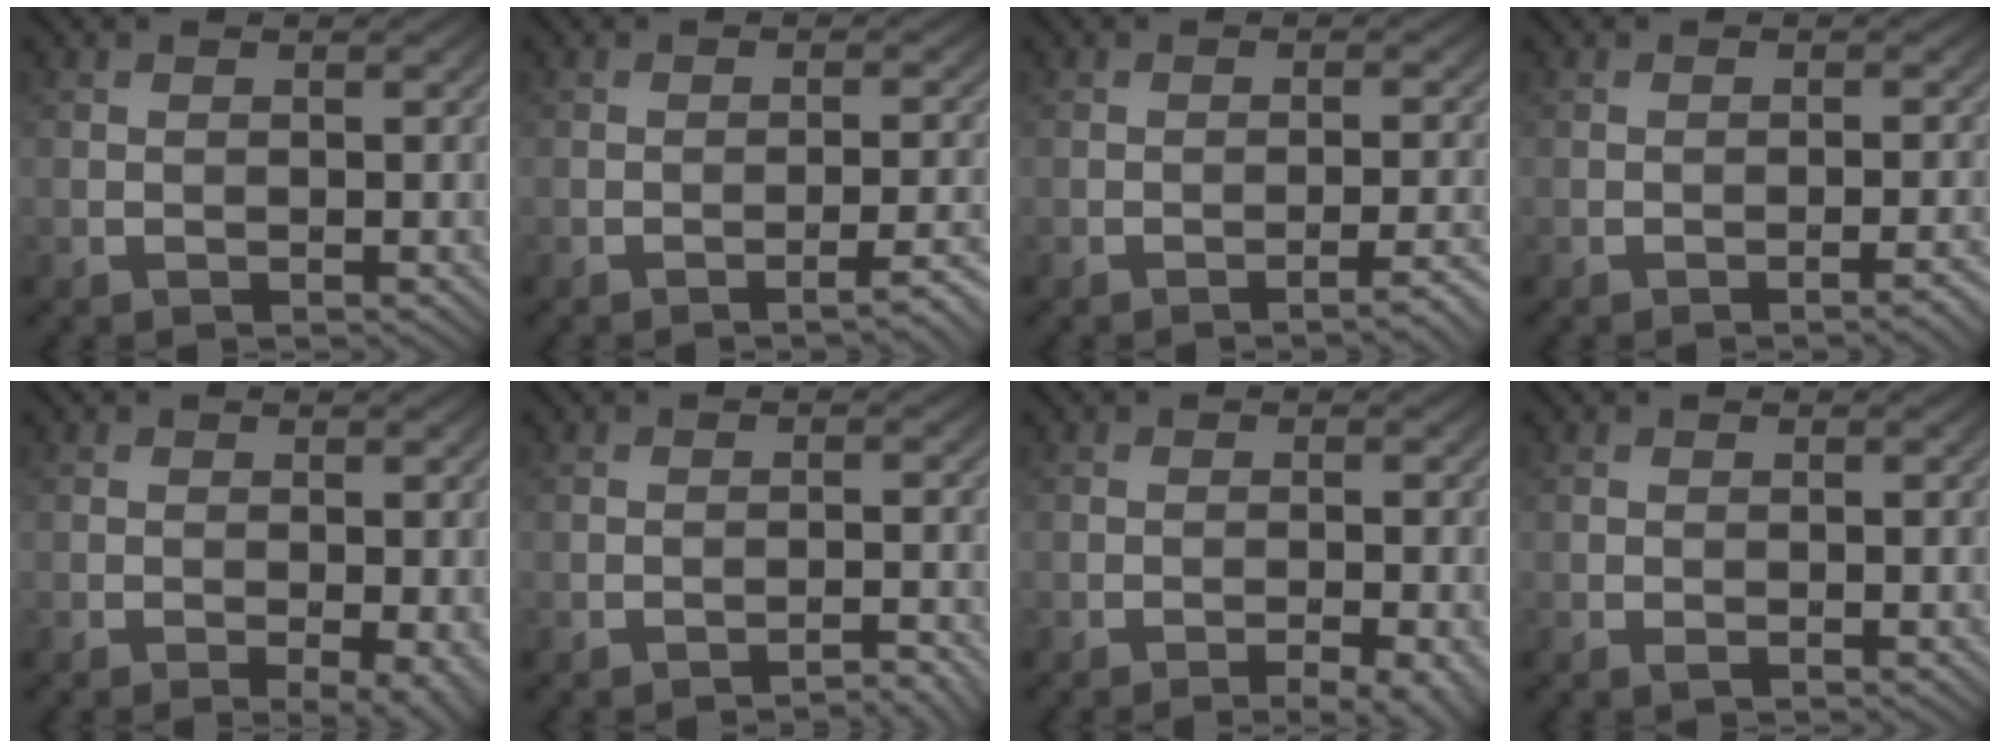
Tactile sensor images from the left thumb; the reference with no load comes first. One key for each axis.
{"total": 2.4, "fx": -1.9, "fy": -0.5, "fz": 1.4, "tx": -0.023, "ty": 0.008, "tz": -0.028}
{"total": 2.1, "fx": -1.8, "fy": -0.6, "fz": 1.0, "tx": -0.017, "ty": 0.007, "tz": -0.026}
{"total": 1.5, "fx": -1.3, "fy": -0.5, "fz": 0.6, "tx": -0.010, "ty": 0.005, "tz": -0.019}
{"total": 3.4, "fx": -0.4, "fy": 1.4, "fz": 3.1, "tx": -0.040, "ty": 0.000, "tz": -0.006}
{"total": 1.9, "fx": -1.8, "fy": -0.6, "fz": 0.2, "tx": -0.002, "ty": 0.009, "tz": -0.027}
{"total": 3.6, "fx": -2.0, "fy": 0.8, "fz": 2.8, "tx": -0.041, "ty": 0.003, "tz": -0.027}
{"total": 0.7, "fx": -0.2, "fy": 0.3, "fz": 0.6, "tx": -0.010, "ty": 0.001, "tz": -0.003}